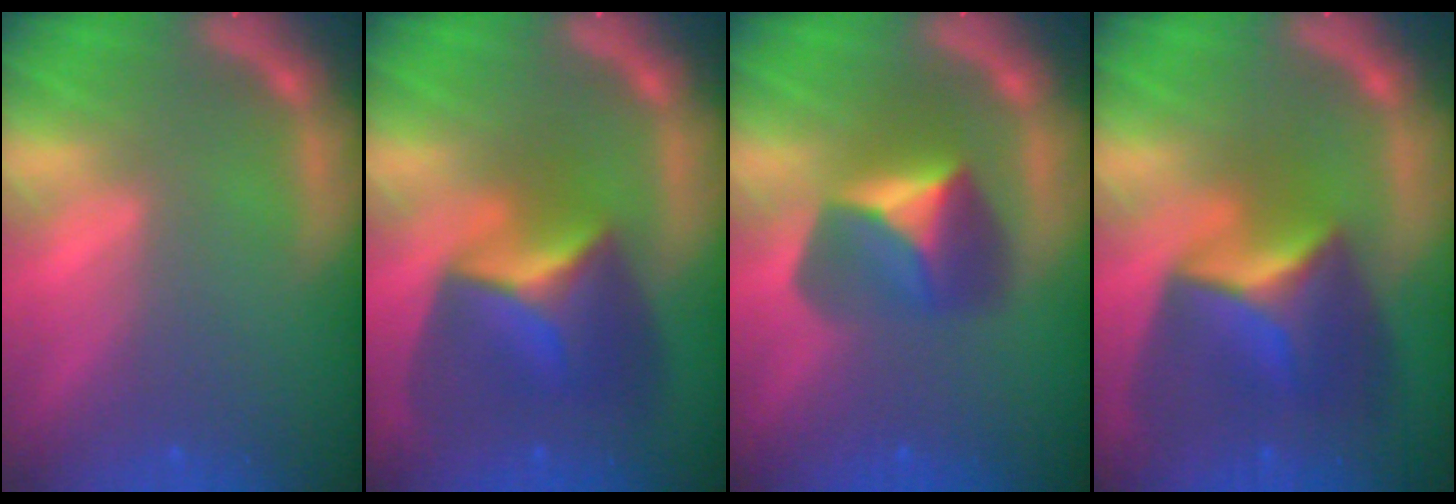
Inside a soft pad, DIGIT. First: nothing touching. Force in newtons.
{"total": 7.9}
{"total": 5.4}
{"total": 8.4}